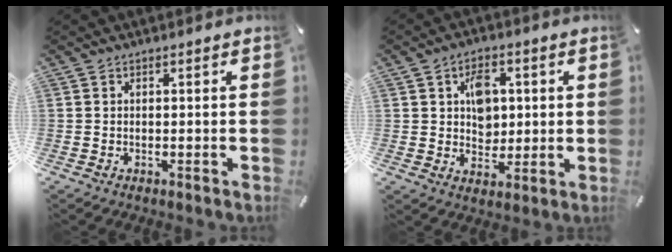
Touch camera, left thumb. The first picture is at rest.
{"total": 7.3, "force": [1.4, 6.0, 4.0], "torque": [-0.040, -0.003, 0.019]}